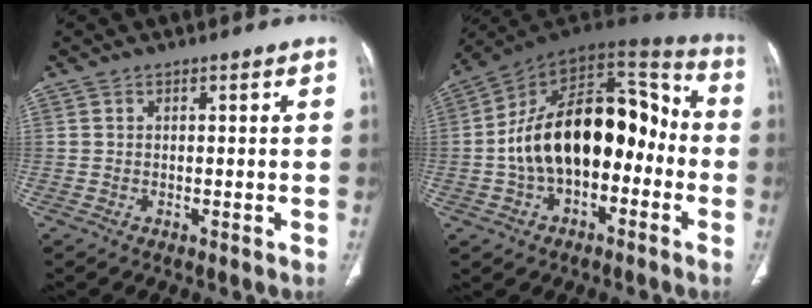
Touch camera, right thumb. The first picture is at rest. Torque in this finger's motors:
{"motor_torque": [2.44, 2.57, 2.08, -0.69, 0.23]}